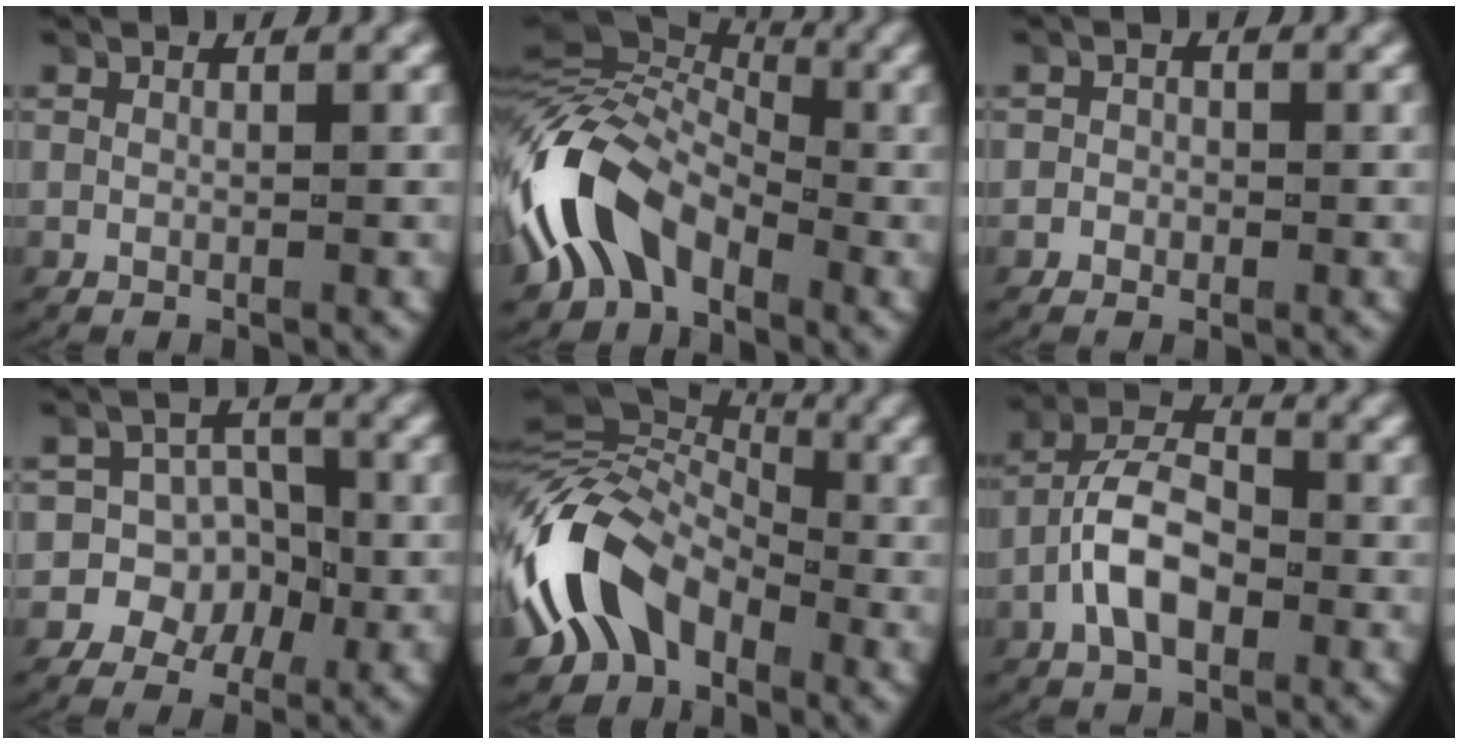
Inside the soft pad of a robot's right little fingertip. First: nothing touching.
{"total": 8.4, "force": [-1.6, 6.4, 5.2], "torque": [-0.127, -0.010, -0.030]}
{"total": 1.1, "force": [-0.7, 0.8, 0.0], "torque": [0.001, -0.002, -0.017]}
{"total": 10.3, "force": [-2.6, 9.5, 2.8], "torque": [-0.075, -0.036, -0.049]}
{"total": 9.6, "force": [-1.9, 7.5, 5.7], "torque": [-0.139, -0.019, -0.030]}
{"total": 5.6, "force": [-1.4, 3.5, 4.1], "torque": [-0.076, -0.002, -0.029]}